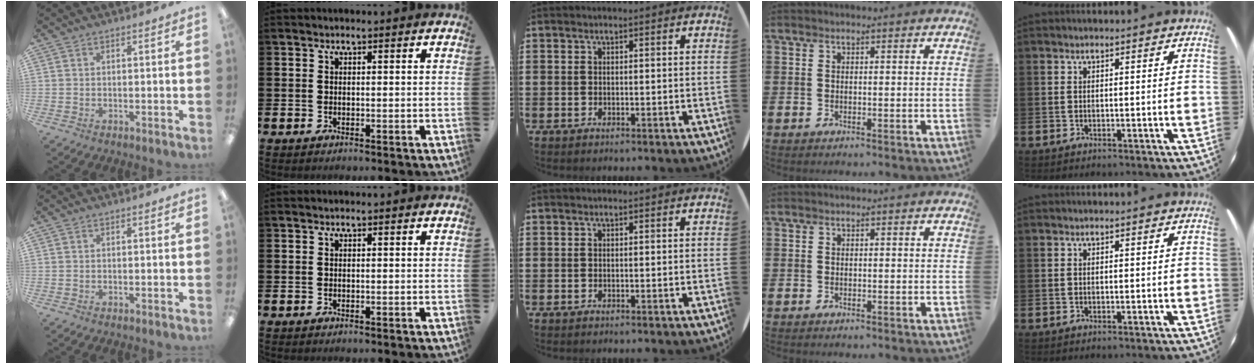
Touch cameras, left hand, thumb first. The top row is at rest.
{}